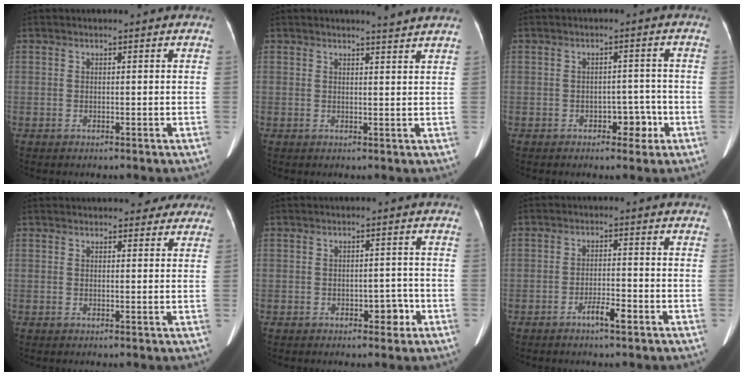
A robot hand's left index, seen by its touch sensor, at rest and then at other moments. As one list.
[{"total": 2.5, "force": [2.4, -0.8, 0.4], "torque": [-0.013, -0.013, 0.027]}, {"total": 3.5, "force": [-1.8, 2.1, 2.2], "torque": [-0.021, 0.012, -0.021]}, {"total": 8.3, "force": [7.3, 2.9, 2.8], "torque": [-0.020, 0.018, 0.083]}, {"total": 2.8, "force": [-1.3, 1.6, 1.9], "torque": [-0.018, 0.007, -0.014]}, {"total": 3.1, "force": [-1.9, 0.4, 2.4], "torque": [-0.043, 0.000, -0.034]}]